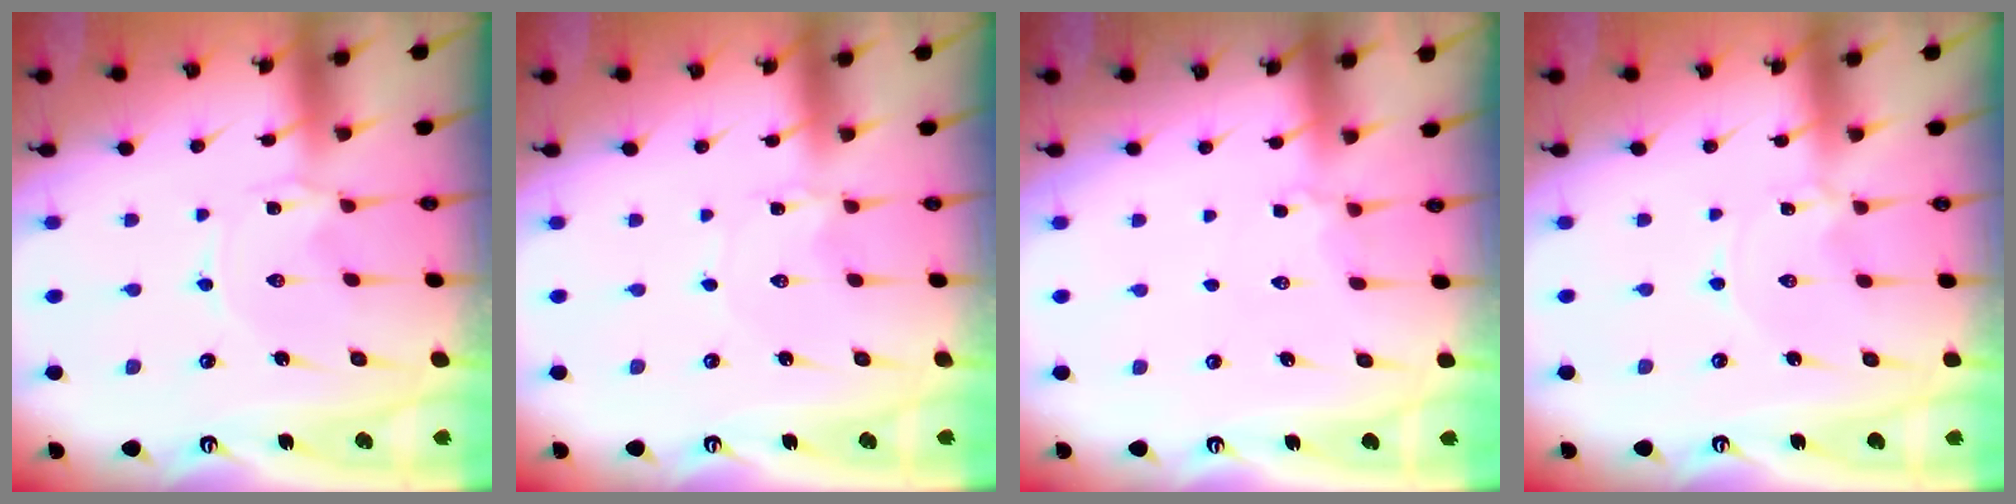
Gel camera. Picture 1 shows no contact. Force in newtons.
{"total": 0.0}
{"total": 4.4, "press": 4.2, "slide": 1.2}
{"total": 0.0}